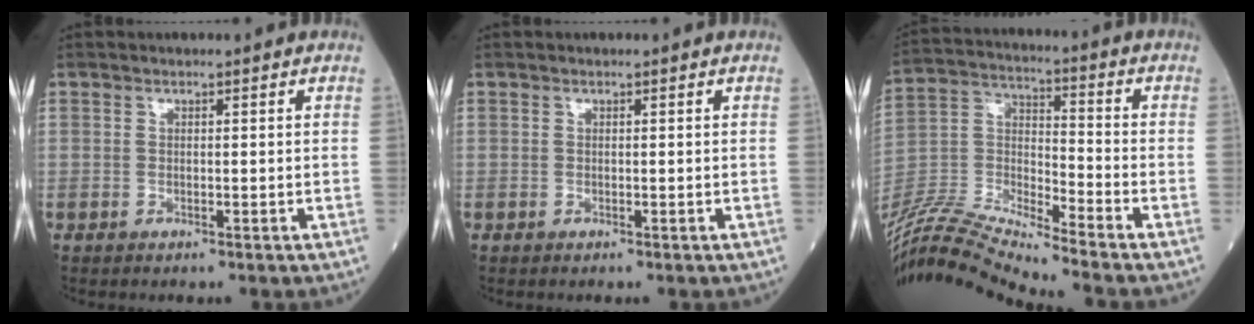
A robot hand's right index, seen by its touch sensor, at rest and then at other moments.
{"total": 0.0}
{"total": 17.4, "force": [-16.3, -1.7, 5.8], "torque": [-0.116, 0.012, -0.306]}